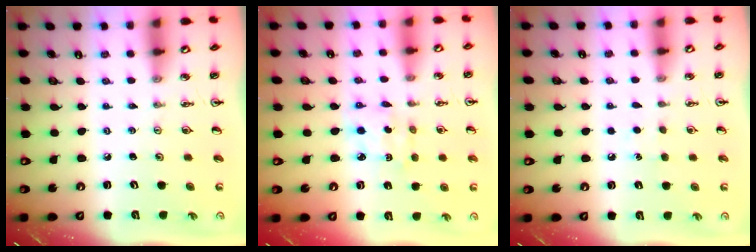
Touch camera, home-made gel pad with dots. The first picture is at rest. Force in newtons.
{"total": 3.6, "press": 3.6, "slide": 0.1}
{"total": 4.3, "press": 4.2, "slide": 0.6}